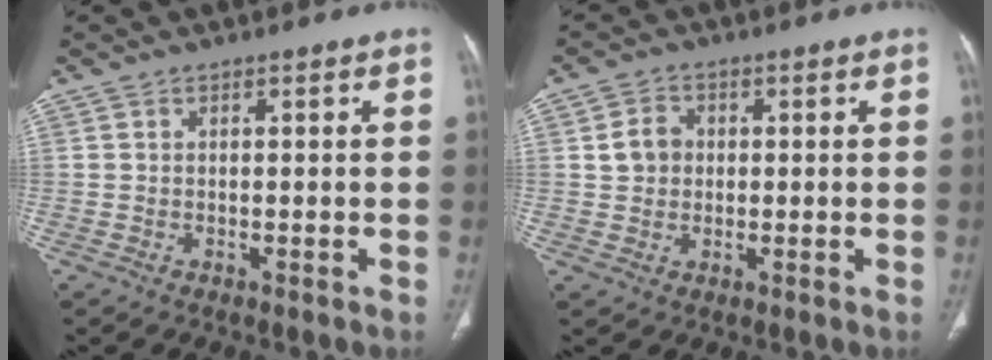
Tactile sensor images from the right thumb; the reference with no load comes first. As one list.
[{"total": 4.5, "force": [0.6, 3.9, 2.2], "torque": [-0.027, 0.007, 0.007]}]